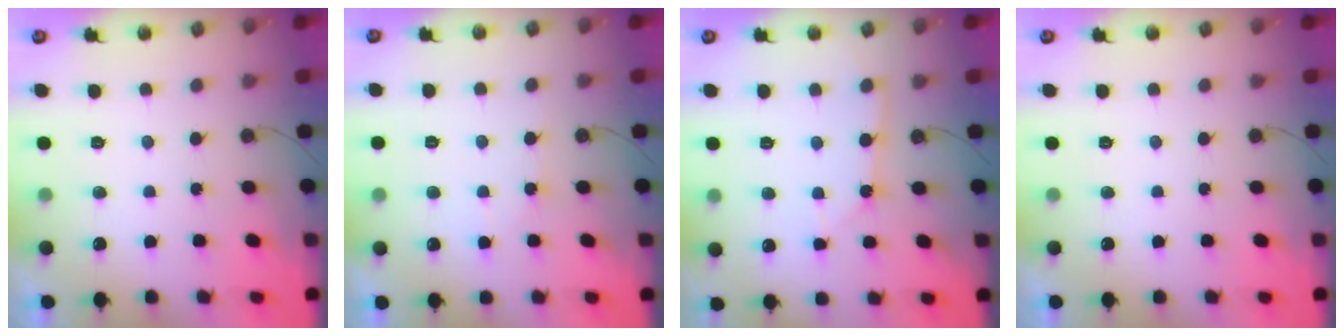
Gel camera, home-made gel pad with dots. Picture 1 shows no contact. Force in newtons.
{"total": 3.3, "press": 3.2, "slide": 0.4}
{"total": 2.6, "press": 2.6, "slide": 0.2}
{"total": 0.8, "press": 0.5, "slide": 0.6}